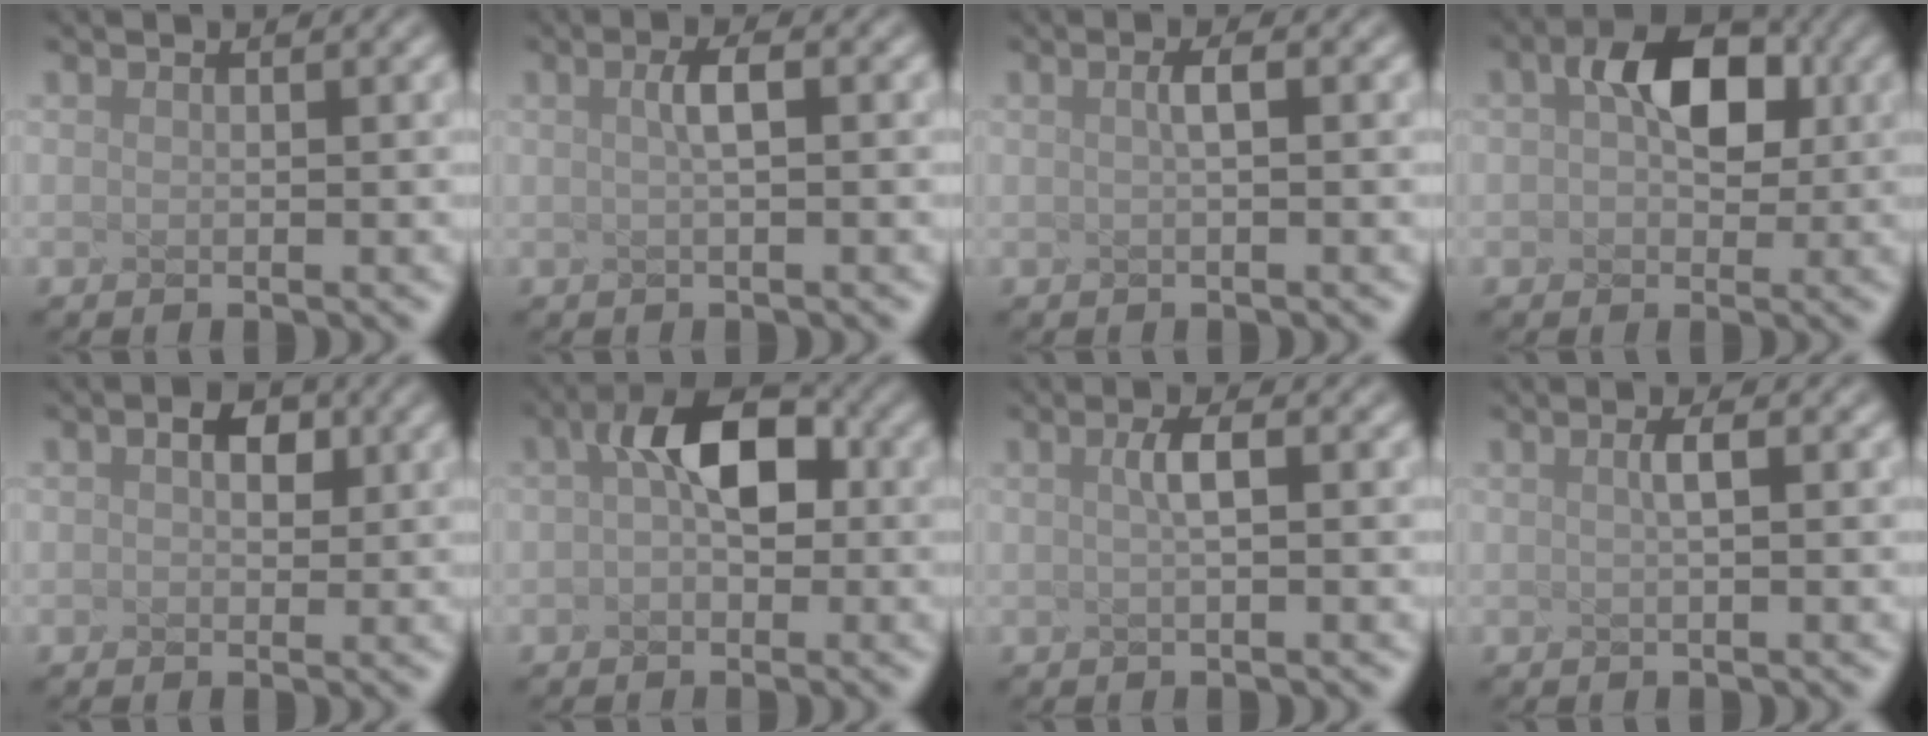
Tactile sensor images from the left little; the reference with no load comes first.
{"total": 1.5, "force": [-1.1, -0.6, 0.8], "torque": [-0.038, -0.002, 0.016]}
{"total": 1.4, "force": [-1.1, -0.7, 0.4], "torque": [-0.032, -0.002, 0.013]}
{"total": 3.4, "force": [0.1, 2.0, 2.7], "torque": [-0.077, -0.001, 0.036]}
{"total": 0.5, "force": [-0.5, -0.1, 0.1], "torque": [-0.026, -0.010, 0.030]}
{"total": 3.5, "force": [-0.5, 1.7, 3.0], "torque": [-0.077, 0.004, 0.022]}
{"total": 1.5, "force": [-1.1, -0.6, 0.8], "torque": [-0.039, -0.003, 0.015]}
{"total": 1.3, "force": [-1.1, -0.7, 0.4], "torque": [-0.032, -0.003, 0.014]}